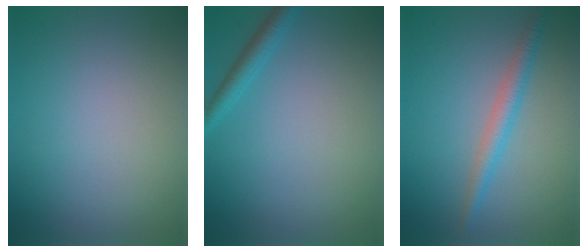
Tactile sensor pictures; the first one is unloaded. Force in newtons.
{"total": 1.9, "press": 1.9, "slide": 0.1}
{"total": 2.5, "press": 2.5, "slide": 0.1}